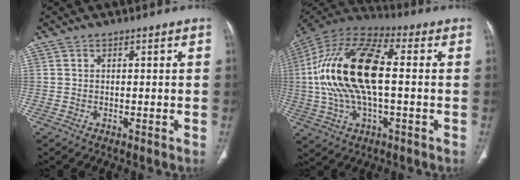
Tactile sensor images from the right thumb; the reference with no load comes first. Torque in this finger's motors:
{"motor_torque": [-0.93, 2.27, 2.61, -0.16, 0.82]}